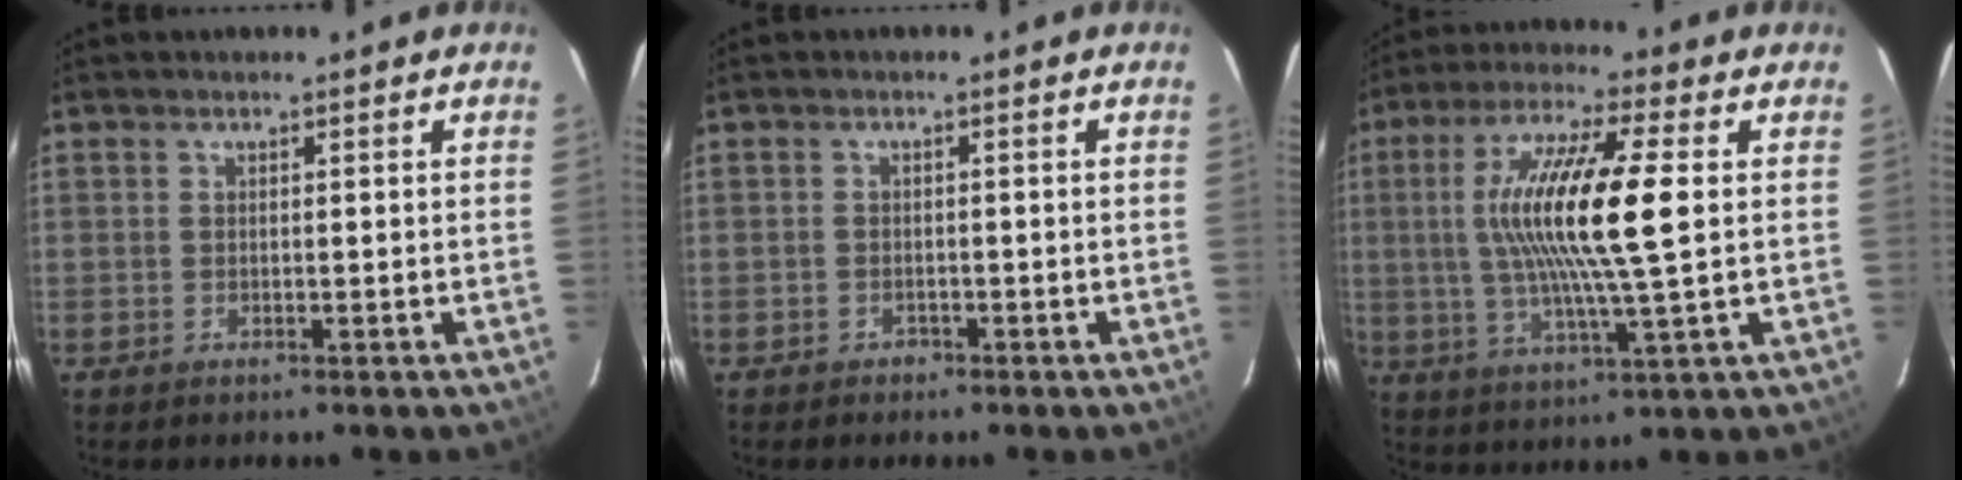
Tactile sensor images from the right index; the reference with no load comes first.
{"total": 1.6, "force": [-1.1, 1.2, 0.1], "torque": [-0.002, 0.006, -0.015]}
{"total": 16.3, "force": [1.7, 1.6, 16.1], "torque": [-0.302, 0.003, 0.028]}